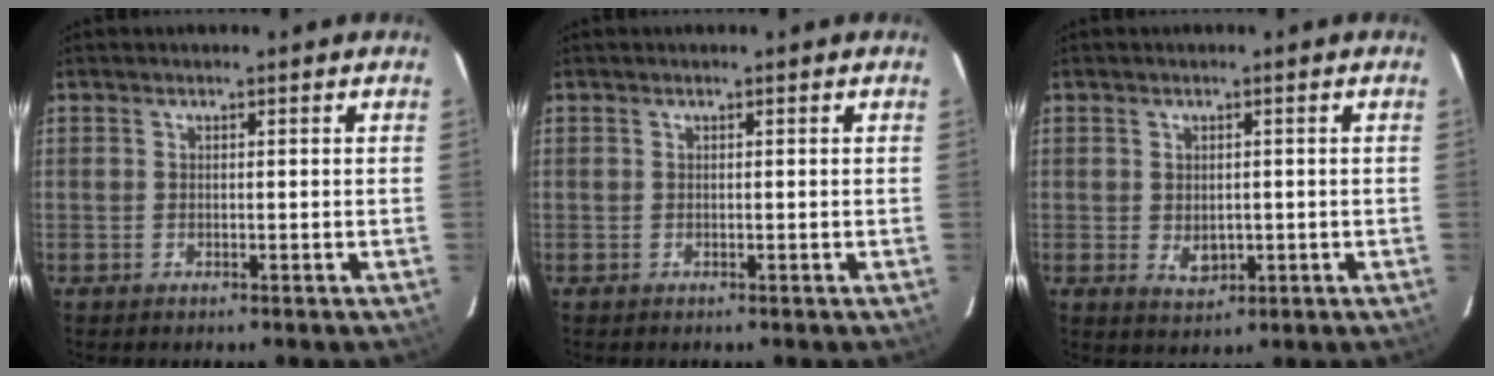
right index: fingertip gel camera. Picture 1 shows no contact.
{"total": 0.0}
{"total": 3.5, "force": [-0.3, 2.7, 2.2], "torque": [-0.037, -0.004, 0.001]}